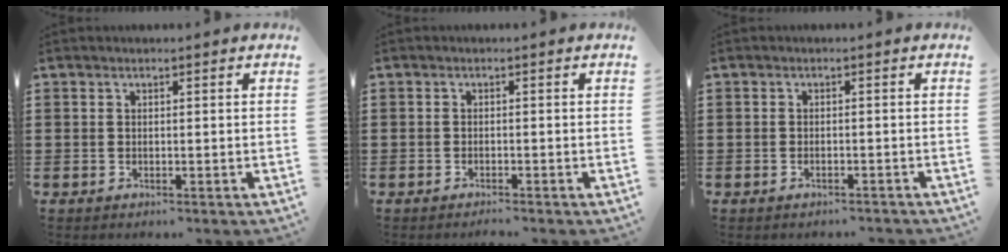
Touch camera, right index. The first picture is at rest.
{"total": 0.8, "force": [-0.8, 0.0, 0.2], "torque": [-0.006, -0.002, -0.016]}
{"total": 0.8, "force": [-0.7, 0.2, 0.4], "torque": [-0.011, -0.003, -0.013]}